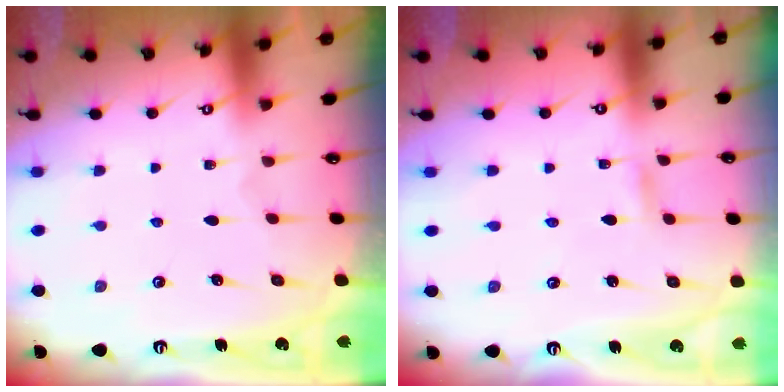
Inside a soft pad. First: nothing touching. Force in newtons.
{"total": 1.9, "press": 1.9, "slide": 0.1}